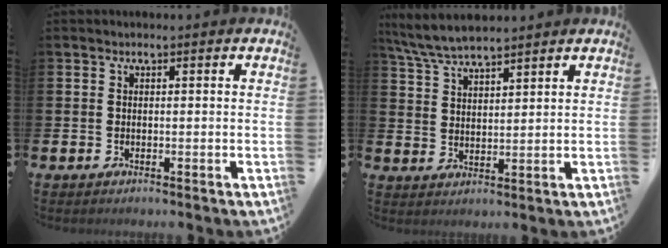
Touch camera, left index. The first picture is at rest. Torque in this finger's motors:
{"motor_torque": [0.18, -0.32, 0.73, 0.13]}